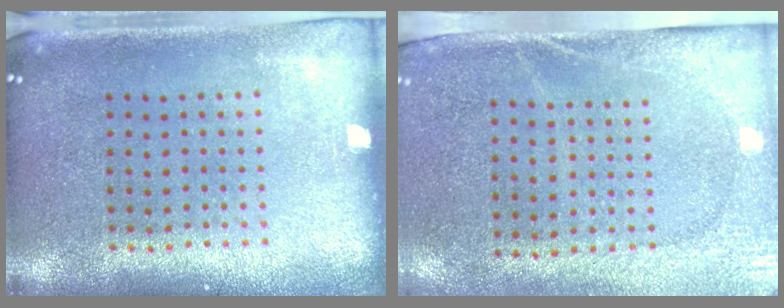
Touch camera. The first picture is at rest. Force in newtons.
{"total": 2.8, "press": 2.3, "slide": 1.6}